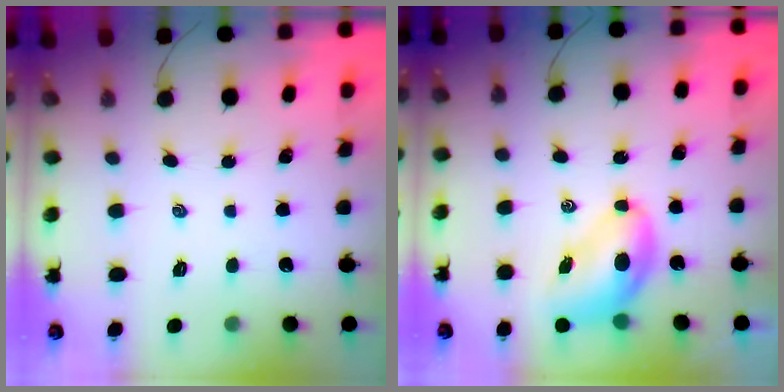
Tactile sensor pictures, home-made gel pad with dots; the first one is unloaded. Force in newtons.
{"total": 7.9, "press": 7.7, "slide": 1.7}